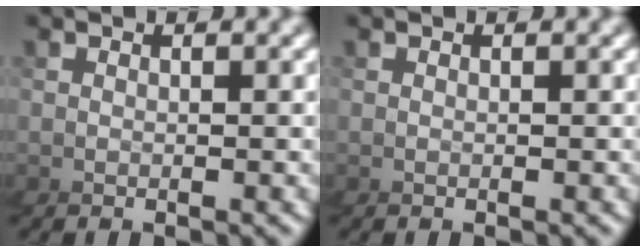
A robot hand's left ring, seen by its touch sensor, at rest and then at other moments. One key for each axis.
{"total": 0.0}